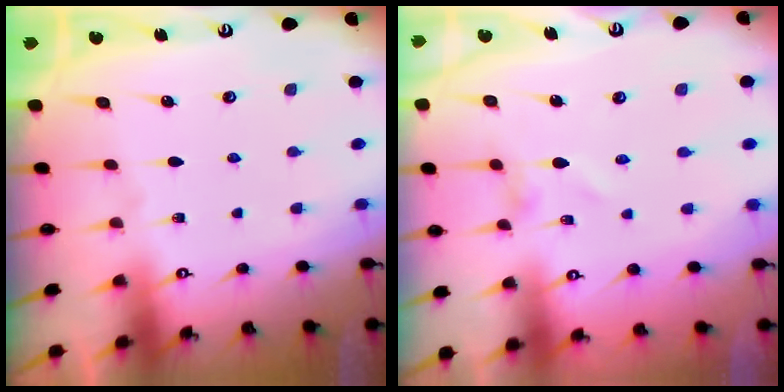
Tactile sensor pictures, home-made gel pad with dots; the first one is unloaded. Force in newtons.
{"total": 0.8, "press": 0.7, "slide": 0.1}